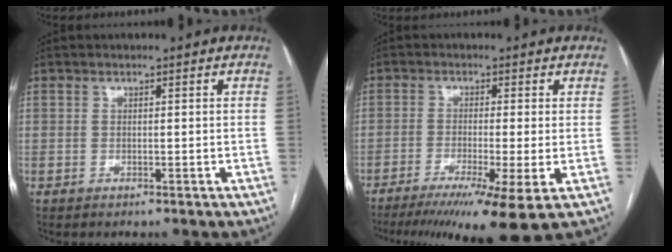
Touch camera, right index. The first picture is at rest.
{"total": 10.9, "force": [-6.6, -0.5, 8.6], "torque": [-0.127, -0.021, -0.102]}